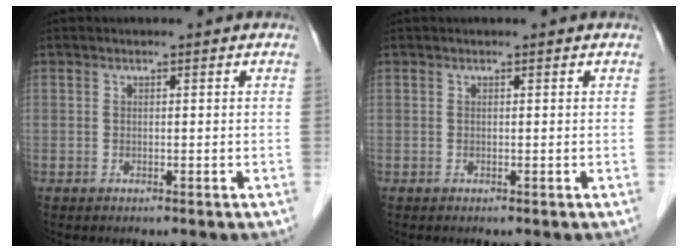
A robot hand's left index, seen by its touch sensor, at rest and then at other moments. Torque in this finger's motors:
{"motor_torque": [-0.02, 0.02, 0.00, 0.00]}